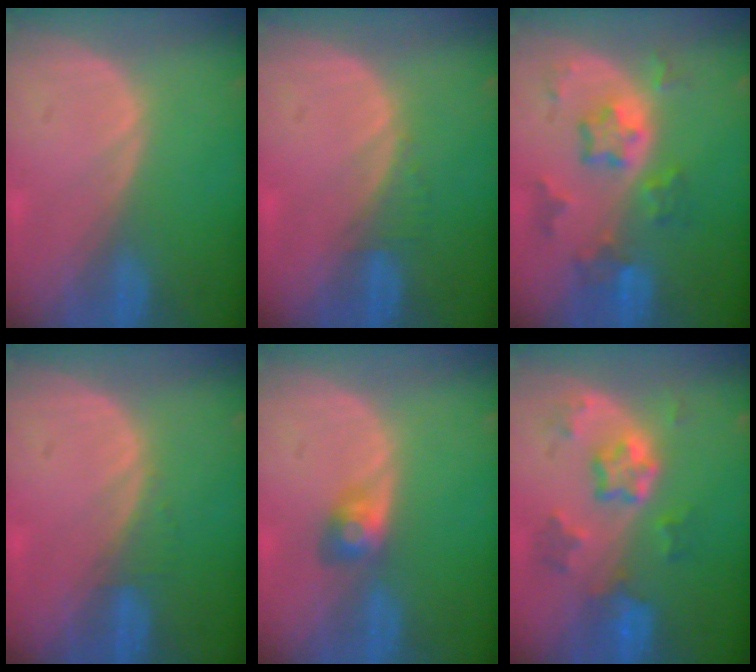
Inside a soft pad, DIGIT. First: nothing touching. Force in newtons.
{"total": 1.3, "press": 1.2, "slide": 0.4}
{"total": 7.4, "press": 6.6, "slide": 3.3}
{"total": 1.2, "press": 1.1, "slide": 0.4}
{"total": 2.9, "press": 2.7, "slide": 1.2}
{"total": 7.3, "press": 6.4, "slide": 3.4}